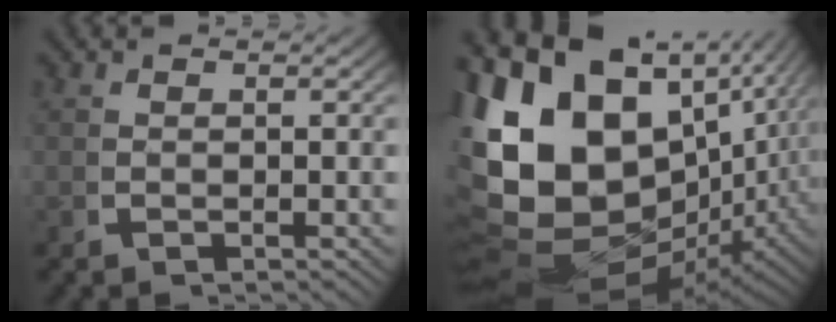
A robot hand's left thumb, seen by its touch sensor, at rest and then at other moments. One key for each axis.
{"total": 24.9, "fx": -0.9, "fy": 18.2, "fz": 17.0, "tx": -0.336, "ty": -0.044, "tz": -0.003}